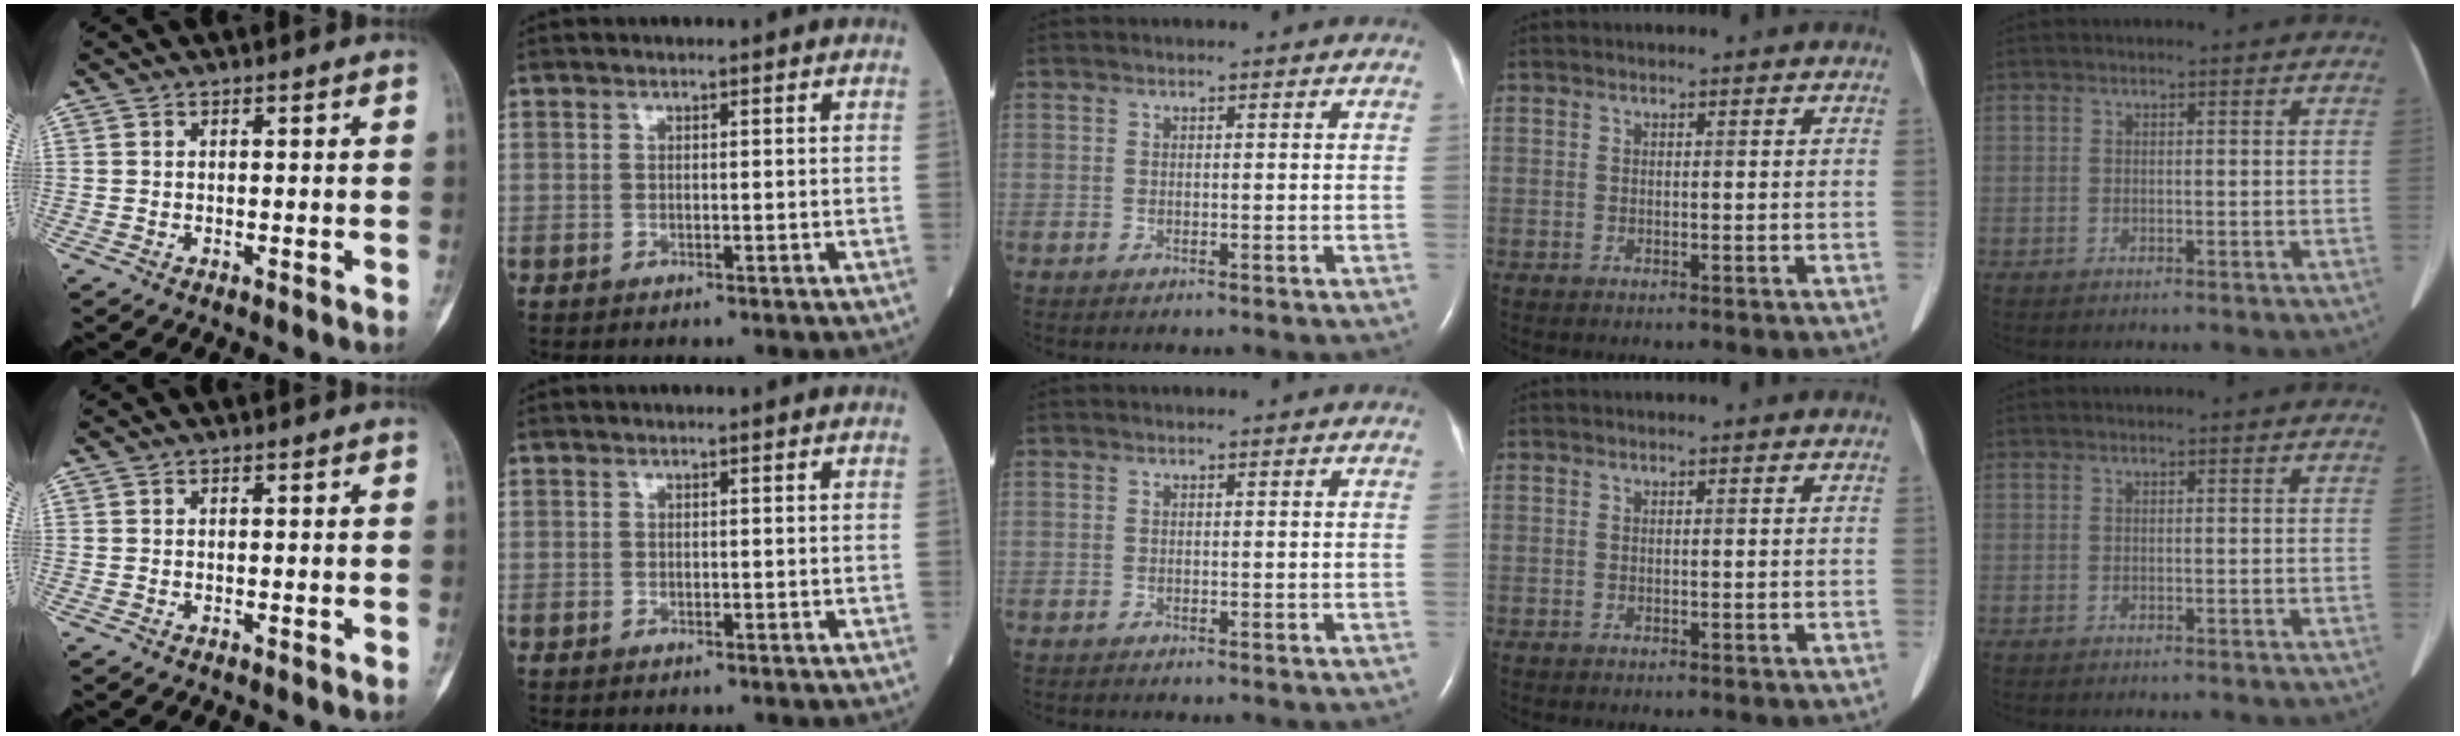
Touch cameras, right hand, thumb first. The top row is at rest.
{}